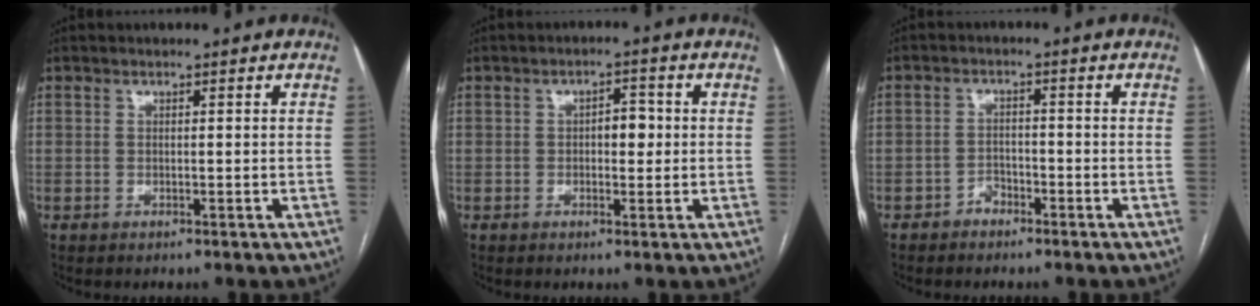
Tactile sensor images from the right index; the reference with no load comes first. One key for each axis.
{"total": 3.2, "fx": 0.1, "fy": 1.7, "fz": 2.7, "tx": -0.038, "ty": 0.010, "tz": 0.003}
{"total": 2.2, "fx": -1.7, "fy": 1.3, "fz": 0.6, "tx": -0.006, "ty": 0.007, "tz": -0.028}